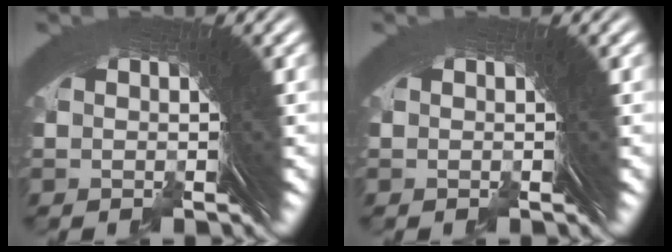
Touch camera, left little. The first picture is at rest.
{"total": 0.0}